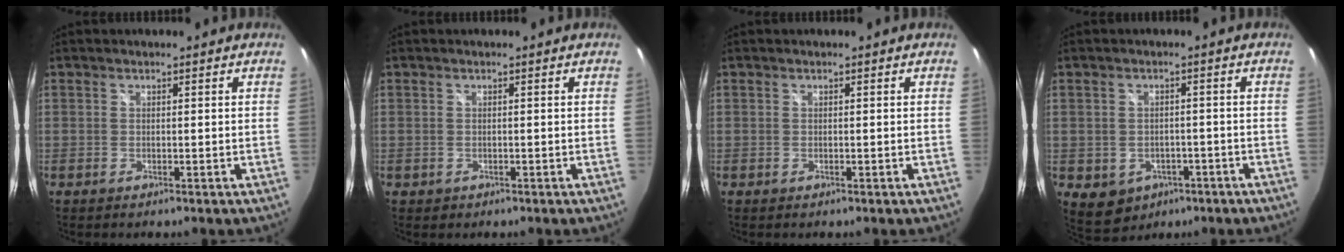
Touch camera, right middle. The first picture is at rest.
{"total": 0.8, "force": [-0.3, 0.7, 0.2], "torque": [-0.003, -0.004, -0.004]}
{"total": 0.0}
{"total": 8.3, "force": [-4.0, 6.6, 3.3], "torque": [-0.073, -0.002, -0.035]}